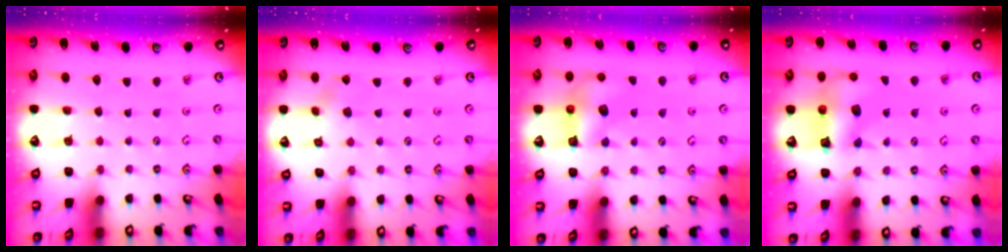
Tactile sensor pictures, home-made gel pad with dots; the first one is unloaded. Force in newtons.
{"total": 2.5, "press": 2.4, "slide": 0.6}
{"total": 6.3, "press": 6.3, "slide": 0.4}
{"total": 8.1, "press": 8.1, "slide": 0.6}